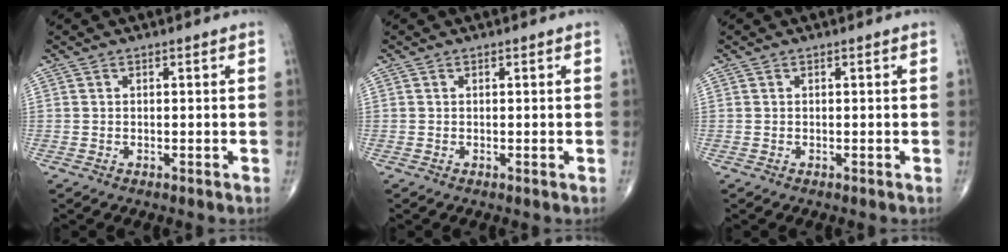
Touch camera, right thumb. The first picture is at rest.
{"total": 0.0}
{"total": 0.0}